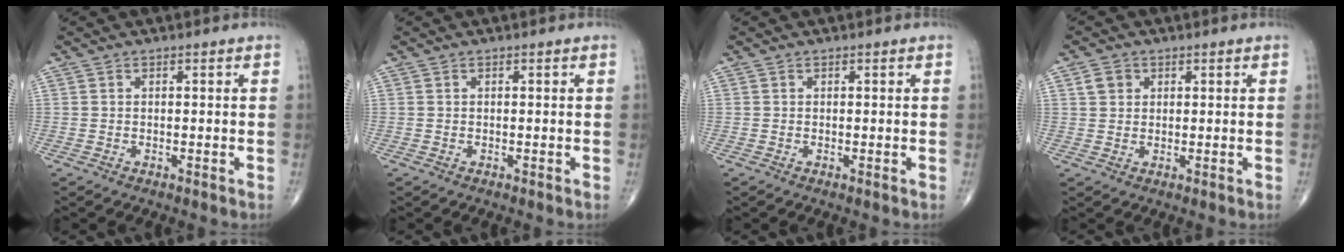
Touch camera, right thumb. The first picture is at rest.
{"total": 0.0}
{"total": 0.0}
{"total": 2.7, "force": [1.1, 2.2, 1.0], "torque": [-0.010, -0.002, 0.018]}